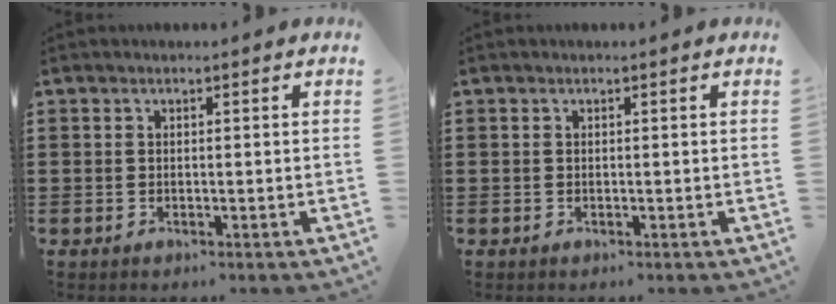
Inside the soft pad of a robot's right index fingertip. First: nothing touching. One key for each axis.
{"total": 0.0}